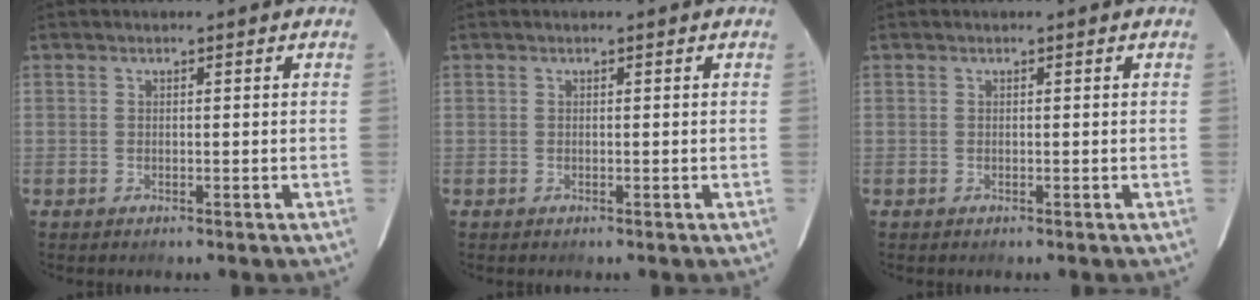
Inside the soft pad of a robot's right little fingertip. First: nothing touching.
{"total": 0.0}
{"total": 0.0}